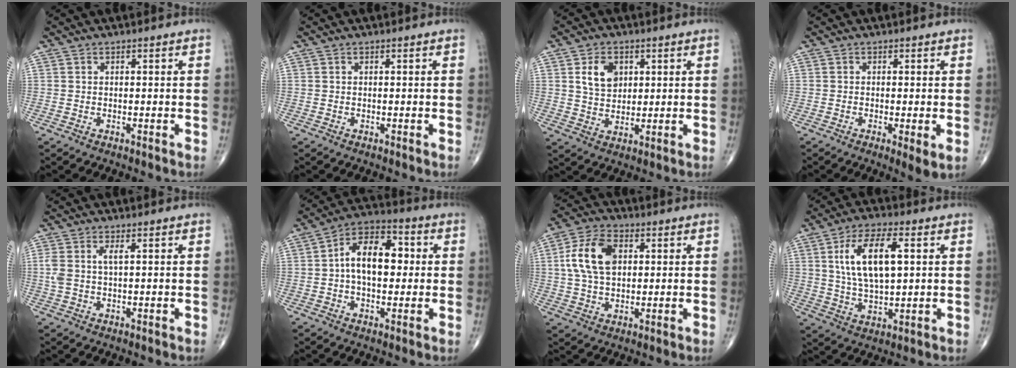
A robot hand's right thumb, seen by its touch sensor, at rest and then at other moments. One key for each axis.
{"total": 0.0}
{"total": 6.3, "fx": 2.4, "fy": 4.7, "fz": 3.5, "tx": -0.037, "ty": -0.015, "tz": 0.045}
{"total": 3.3, "fx": -0.8, "fy": 0.6, "fz": 3.2, "tx": -0.061, "ty": -0.014, "tz": -0.016}
{"total": 3.5, "fx": 0.9, "fy": 1.3, "fz": 3.1, "tx": -0.083, "ty": 0.013, "tz": 0.022}
{"total": 12.0, "fx": 0.8, "fy": 7.0, "fz": 9.6, "tx": -0.144, "ty": 0.028, "tz": 0.003}
{"total": 11.4, "fx": 2.2, "fy": 7.1, "fz": 8.7, "tx": -0.162, "ty": 0.011, "tz": 0.039}
{"total": 12.9, "fx": 3.1, "fy": 5.5, "fz": 11.2, "tx": -0.206, "ty": -0.002, "tz": 0.060}